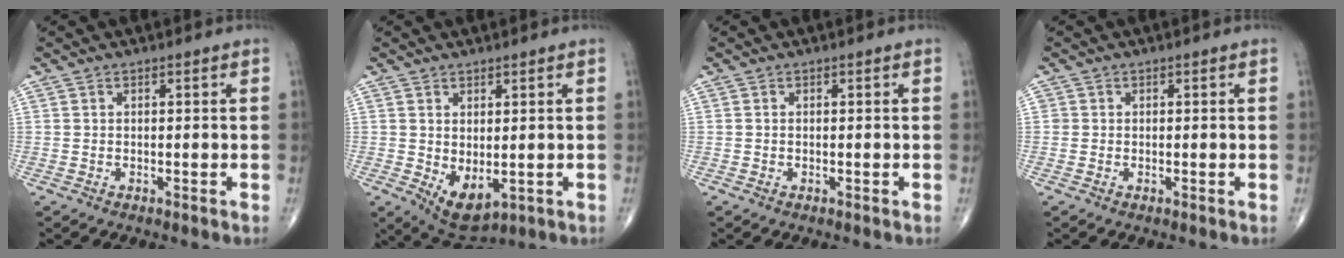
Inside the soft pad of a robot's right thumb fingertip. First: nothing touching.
{"total": 6.5, "force": [-0.7, 3.5, 5.4], "torque": [-0.076, -0.010, 0.009]}
{"total": 0.0}
{"total": 0.6, "force": [0.0, 0.6, 0.0], "torque": [0.004, 0.004, -0.002]}